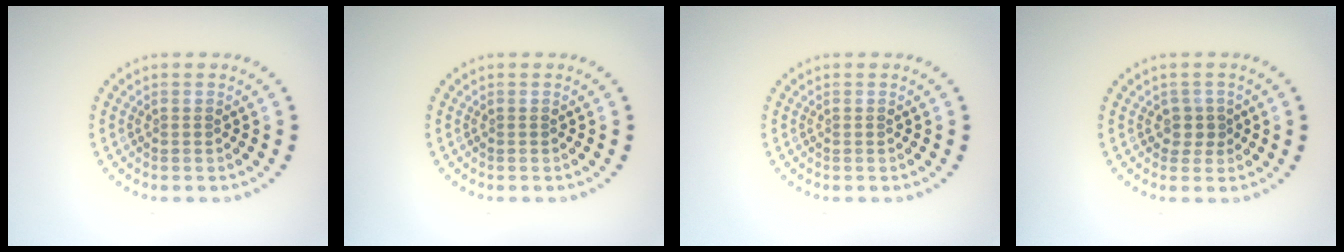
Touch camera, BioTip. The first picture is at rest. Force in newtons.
{"total": 0.0}
{"total": 0.0}
{"total": 1.5, "press": 1.0, "slide": 1.1}